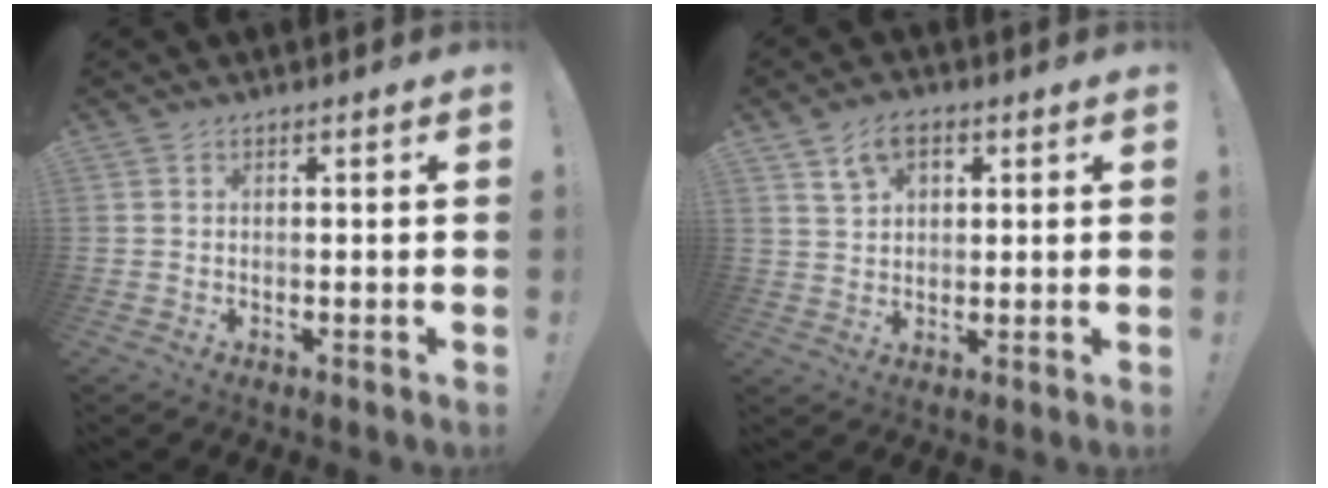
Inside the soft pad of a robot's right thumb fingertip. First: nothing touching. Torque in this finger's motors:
{"motor_torque": [0.04, 0.08, 0.33, 0.12, 0.04]}